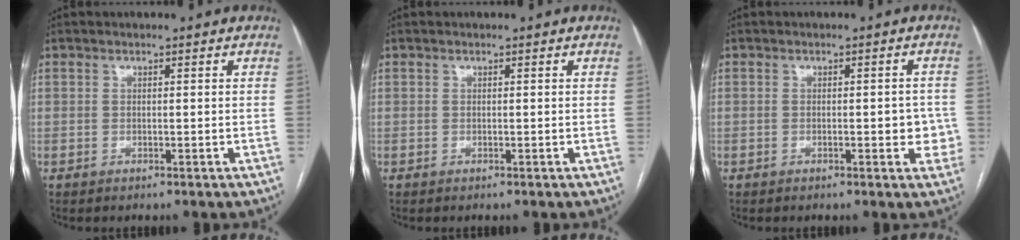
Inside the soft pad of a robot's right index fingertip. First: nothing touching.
{"total": 0.0}
{"total": 4.0, "force": [-0.7, 1.6, 3.6], "torque": [-0.033, 0.006, -0.009]}